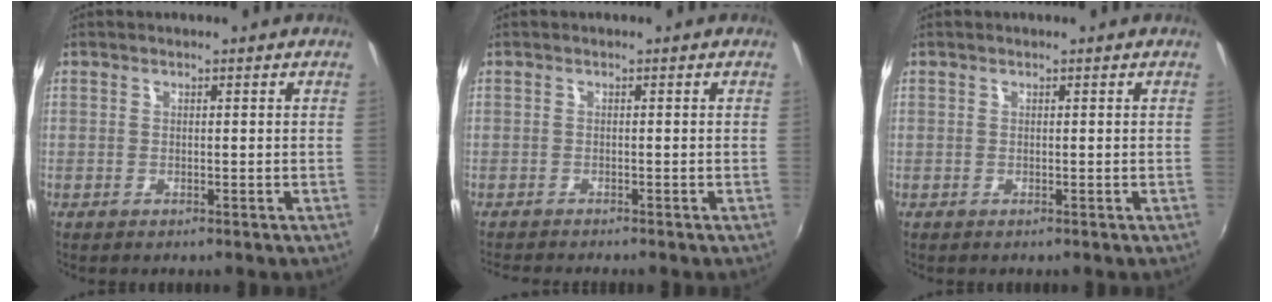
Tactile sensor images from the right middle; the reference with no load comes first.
{"total": 2.7, "force": [-2.6, 0.0, 0.7], "torque": [-0.023, -0.018, -0.051]}
{"total": 0.0}